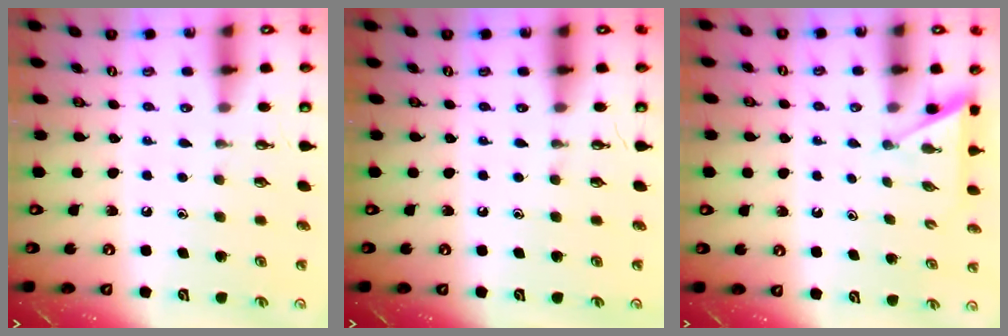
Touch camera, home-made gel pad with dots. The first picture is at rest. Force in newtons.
{"total": 0.0}
{"total": 2.2, "press": 2.2, "slide": 0.2}